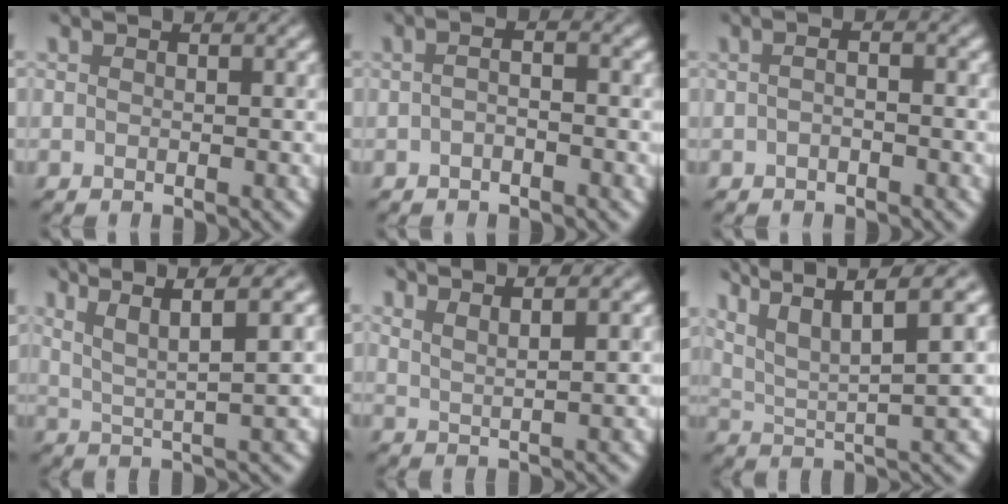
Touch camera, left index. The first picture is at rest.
{"total": 1.1, "force": [-0.7, 0.2, 0.8], "torque": [-0.018, 0.000, -0.010]}
{"total": 0.9, "force": [-0.4, 0.3, 0.8], "torque": [-0.006, -0.004, -0.012]}
{"total": 5.9, "force": [3.5, 0.7, 4.8], "torque": [-0.089, 0.021, 0.077]}
{"total": 3.5, "force": [3.0, 0.6, 1.8], "torque": [-0.015, 0.018, 0.033]}
{"total": 9.1, "force": [5.7, 2.0, 6.8], "torque": [-0.131, 0.025, 0.108]}